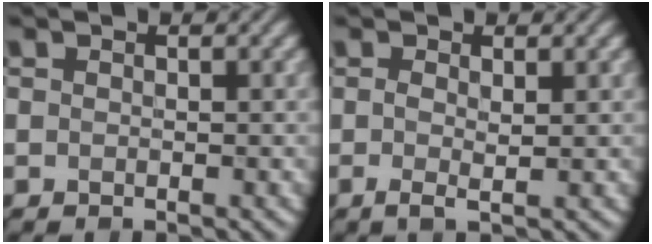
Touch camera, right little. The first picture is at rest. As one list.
[{"total": 1.5, "force": [-0.2, 0.0, 1.5], "torque": [-0.026, -0.008, 0.002]}]